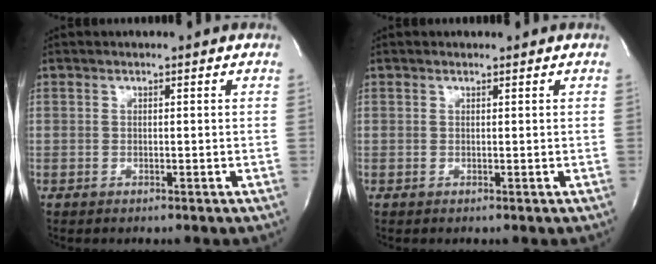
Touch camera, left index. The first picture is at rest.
{"total": 0.0}